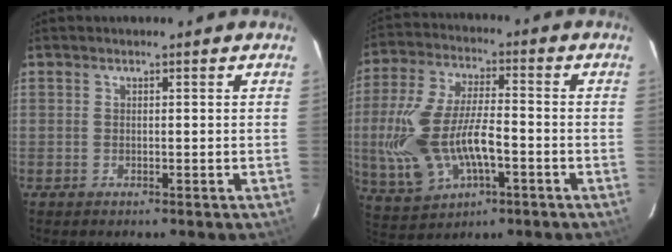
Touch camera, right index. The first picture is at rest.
{"total": 17.6, "force": [-3.9, 8.6, 14.8], "torque": [-0.328, -0.005, -0.057]}